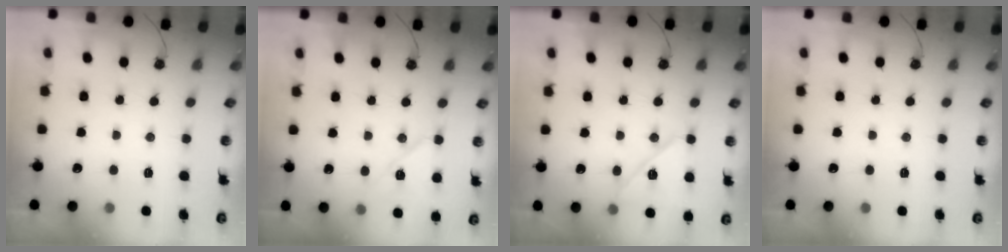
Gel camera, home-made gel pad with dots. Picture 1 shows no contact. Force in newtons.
{"total": 9.0, "press": 9.0, "slide": 0.6}
{"total": 11.7, "press": 11.7, "slide": 1.1}
{"total": 0.0}